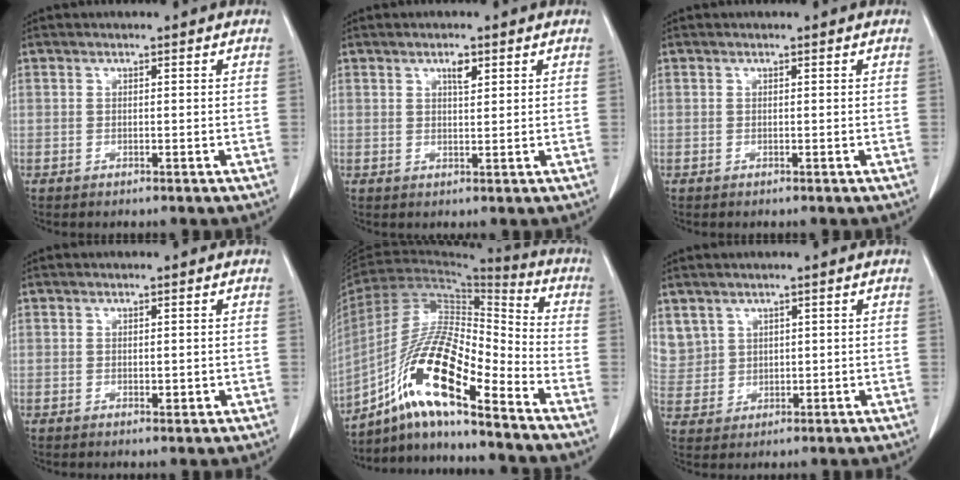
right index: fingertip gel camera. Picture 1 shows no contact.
{"total": 2.1, "force": [1.2, 0.6, 1.6], "torque": [-0.028, -0.002, 0.020]}
{"total": 0.0}
{"total": 1.2, "force": [0.0, 0.7, 0.9], "torque": [-0.010, -0.001, 0.004]}
{"total": 16.6, "force": [-10.0, 2.3, 13.0], "torque": [-0.252, 0.005, -0.182]}
{"total": 6.4, "force": [3.5, 5.3, 0.6], "torque": [-0.025, 0.014, 0.088]}